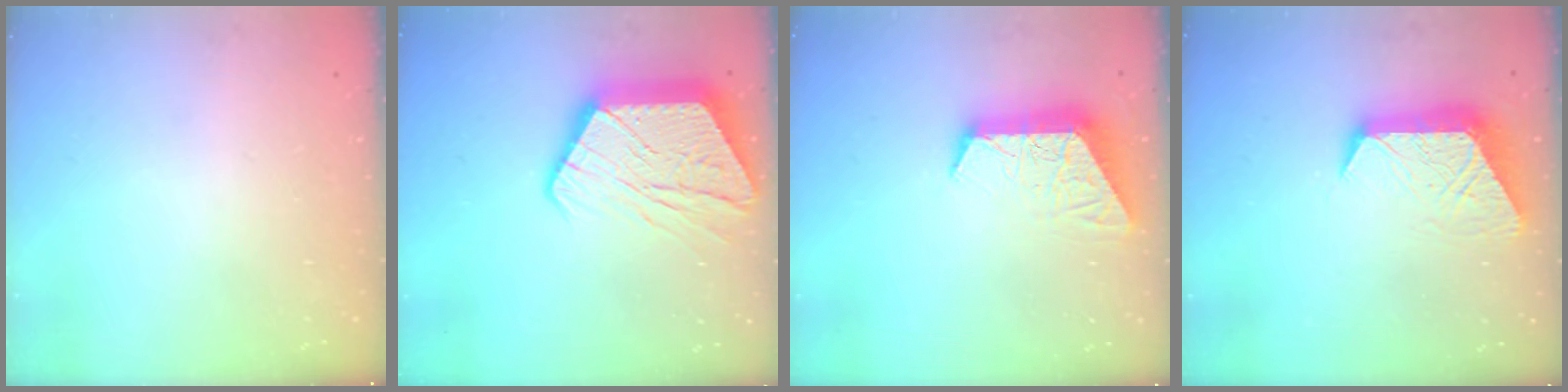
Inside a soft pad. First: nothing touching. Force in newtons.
{"total": 20.1, "press": 20.0, "slide": 1.3}
{"total": 10.8, "press": 10.8, "slide": 0.9}
{"total": 11.7, "press": 11.7, "slide": 0.9}